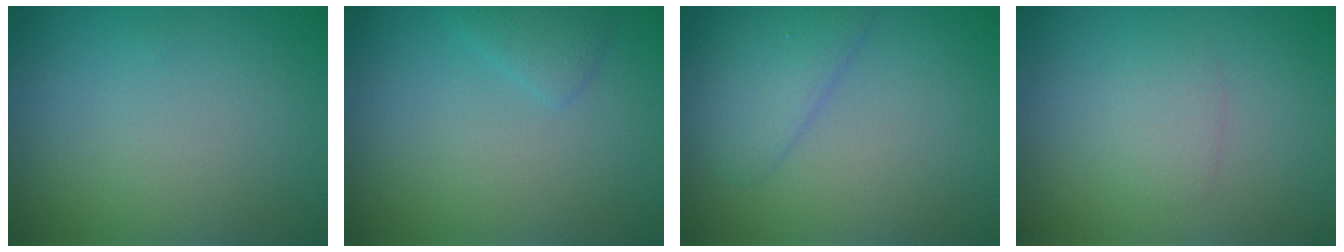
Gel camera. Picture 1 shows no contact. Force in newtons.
{"total": 1.4, "press": 1.4, "slide": 0.0}
{"total": 2.7, "press": 2.7, "slide": 0.1}
{"total": 1.4, "press": 1.4, "slide": 0.0}